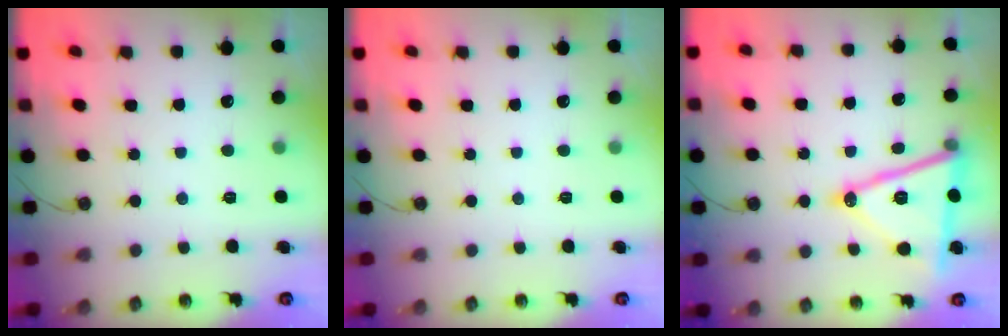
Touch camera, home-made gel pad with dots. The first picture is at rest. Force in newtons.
{"total": 0.0}
{"total": 18.1, "press": 17.8, "slide": 3.7}